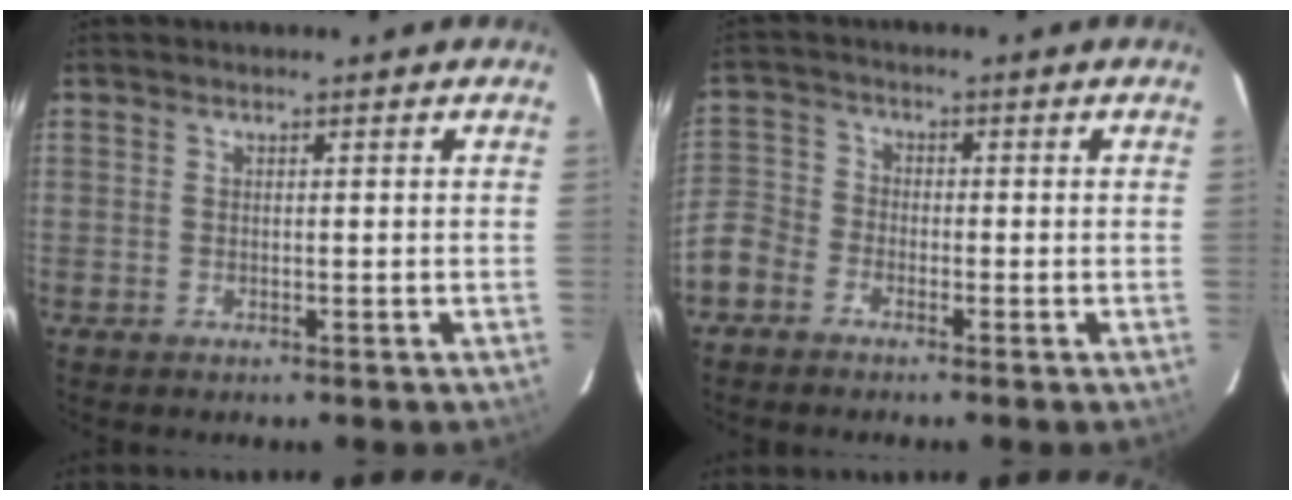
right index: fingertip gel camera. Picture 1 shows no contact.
{"total": 7.3, "force": [-4.1, 5.6, 2.3], "torque": [-0.055, 0.018, -0.095]}